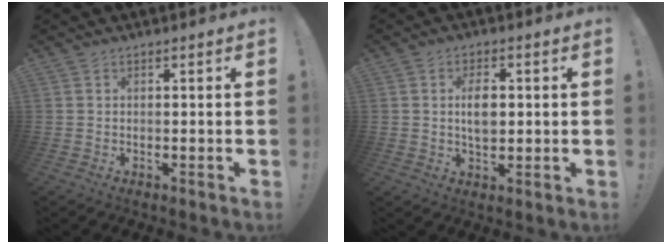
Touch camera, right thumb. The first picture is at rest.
{"total": 6.2, "force": [0.6, 3.8, 4.9], "torque": [-0.071, -0.001, 0.004]}